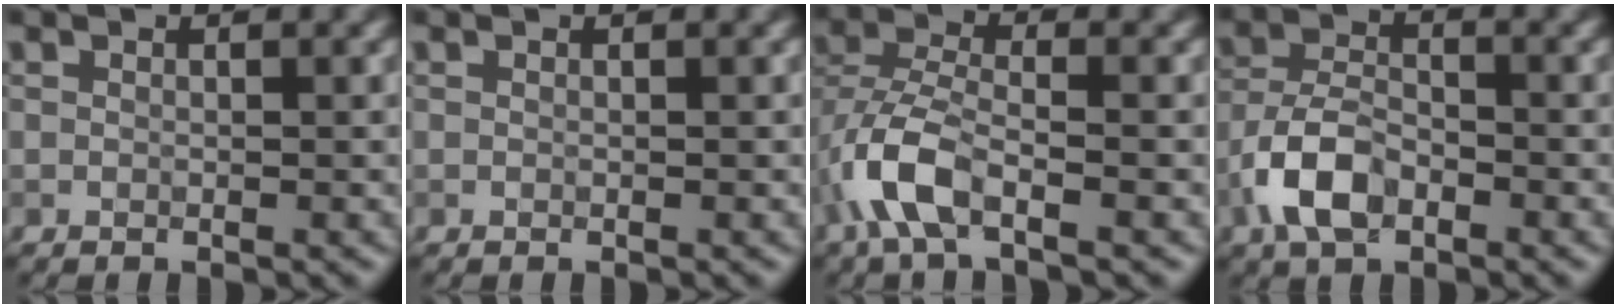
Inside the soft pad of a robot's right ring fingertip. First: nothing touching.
{"total": 0.0}
{"total": 5.4, "force": [-2.4, 2.4, 4.2], "torque": [-0.096, 0.002, -0.056]}
{"total": 5.3, "force": [-2.6, 2.9, 3.6], "torque": [-0.070, 0.003, -0.060]}